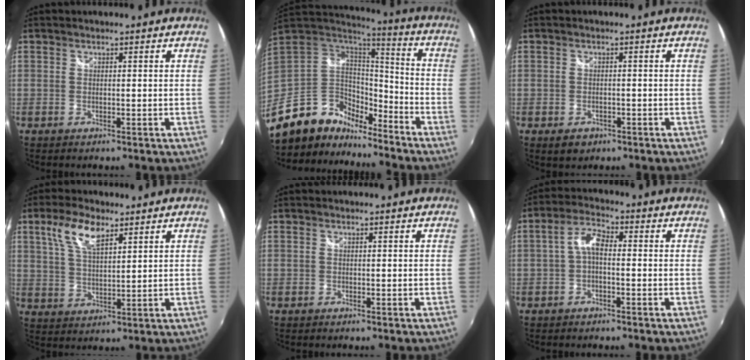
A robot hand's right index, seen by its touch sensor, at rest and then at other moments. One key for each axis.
{"total": 19.3, "fx": -14.7, "fy": 10.3, "fz": 7.1, "tx": -0.175, "ty": 0.002, "tz": -0.257}
{"total": 3.2, "fx": -1.6, "fy": 2.4, "fz": 1.5, "tx": -0.032, "ty": -0.007, "tz": -0.019}
{"total": 7.9, "fx": 4.4, "fy": 3.2, "fz": 5.7, "tx": -0.111, "ty": 0.012, "tz": 0.088}
{"total": 0.0}
{"total": 4.3, "fx": -0.8, "fy": 2.0, "fz": 3.7, "tx": -0.079, "ty": 0.017, "tz": -0.019}